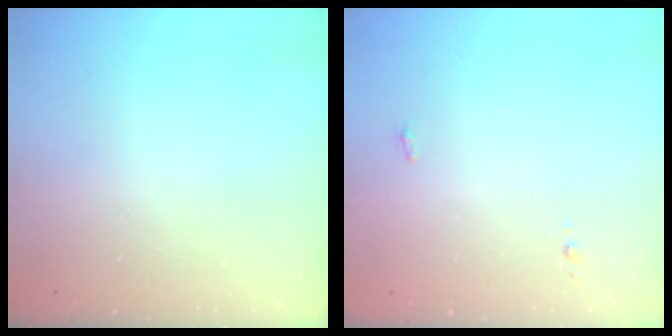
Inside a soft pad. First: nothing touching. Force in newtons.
{"total": 3.4, "press": 3.2, "slide": 1.1}